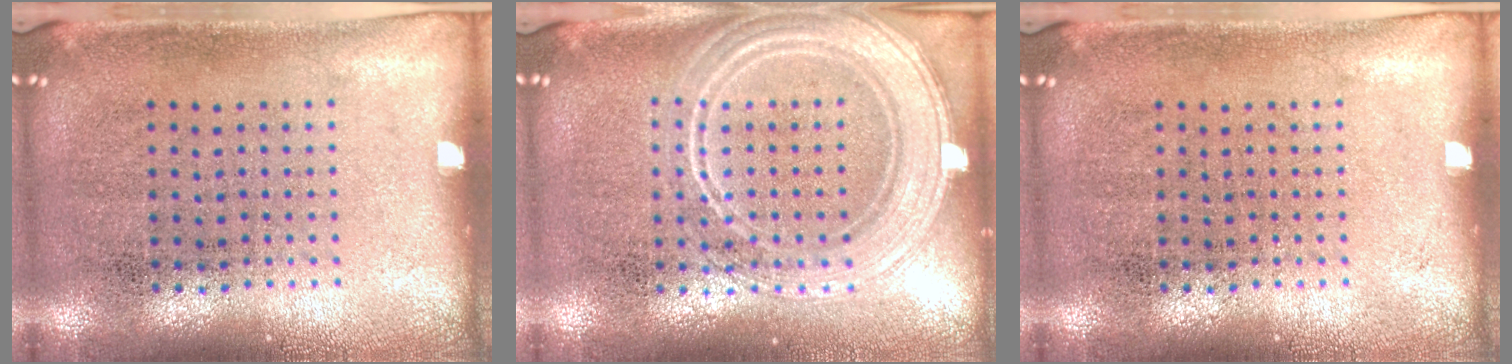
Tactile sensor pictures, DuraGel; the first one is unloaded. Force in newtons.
{"total": 3.9, "press": 3.9, "slide": 0.8}
{"total": 0.0}